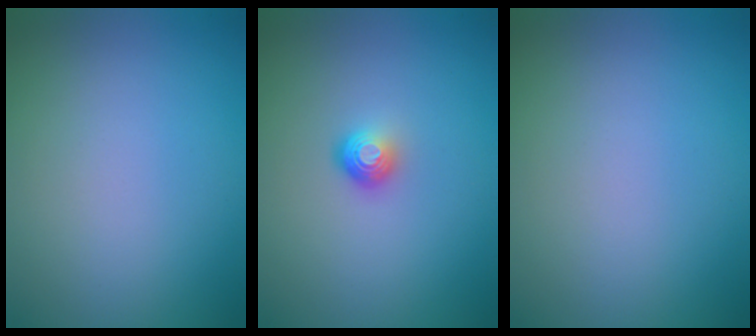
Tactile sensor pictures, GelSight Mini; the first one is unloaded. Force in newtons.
{"total": 1.7, "press": 1.2, "slide": 1.3}
{"total": 0.0}